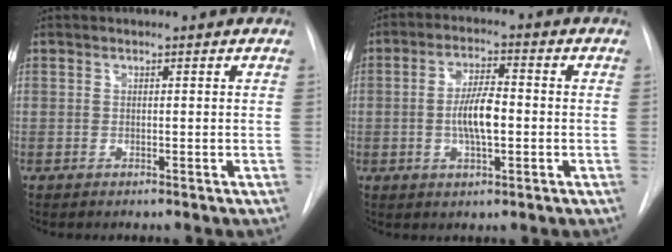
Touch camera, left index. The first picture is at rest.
{"total": 6.6, "force": [-0.9, 1.9, 6.3], "torque": [-0.124, 0.005, -0.018]}